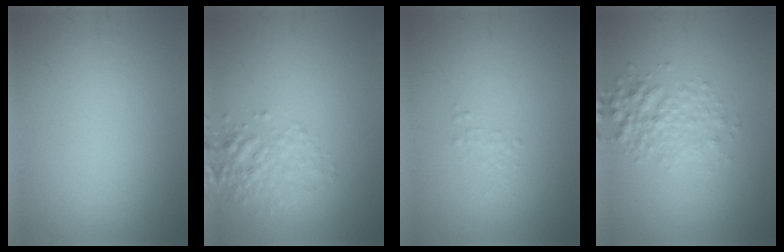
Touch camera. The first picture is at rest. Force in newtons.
{"total": 2.6, "press": 2.6, "slide": 0.1}
{"total": 0.6, "press": 0.6, "slide": 0.1}
{"total": 3.0, "press": 3.0, "slide": 0.1}